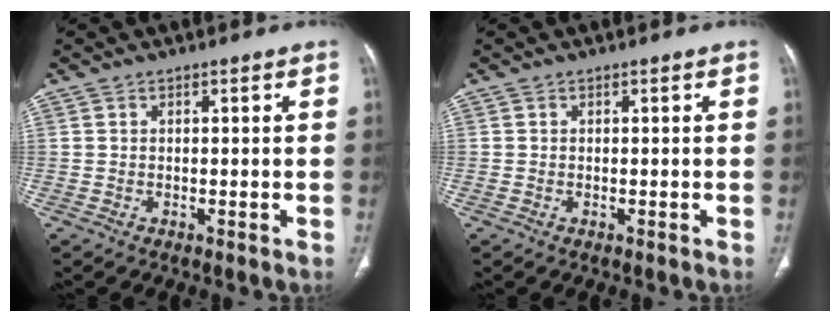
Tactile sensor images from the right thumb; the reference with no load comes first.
{"total": 0.0}